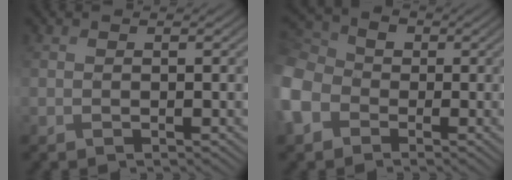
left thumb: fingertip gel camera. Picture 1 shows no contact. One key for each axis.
{"total": 9.1, "fx": -3.0, "fy": 7.3, "fz": 4.7, "tx": -0.165, "ty": -0.009, "tz": -0.077}